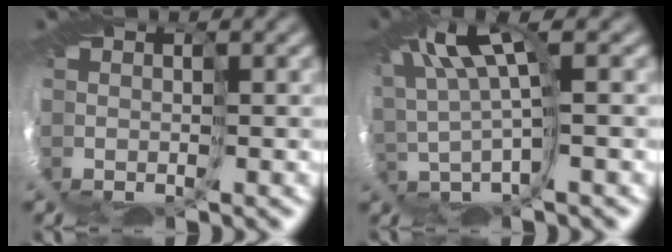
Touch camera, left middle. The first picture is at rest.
{"total": 5.4, "force": [1.5, 1.4, 5.0], "torque": [-0.115, 0.011, 0.023]}